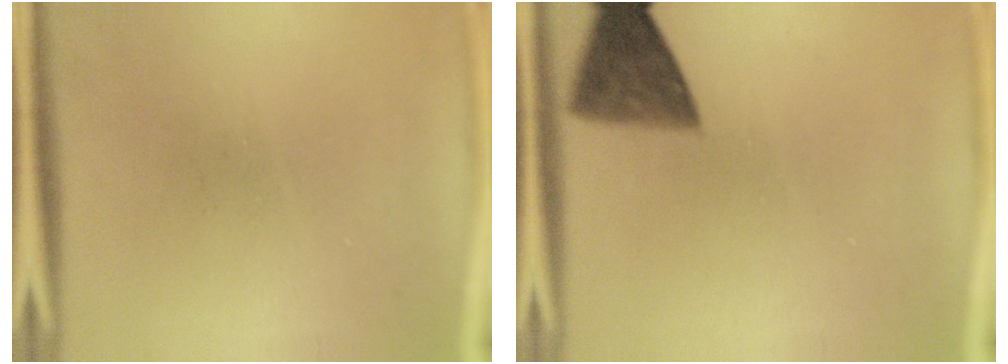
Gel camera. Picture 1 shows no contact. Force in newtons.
{"total": 7.2}